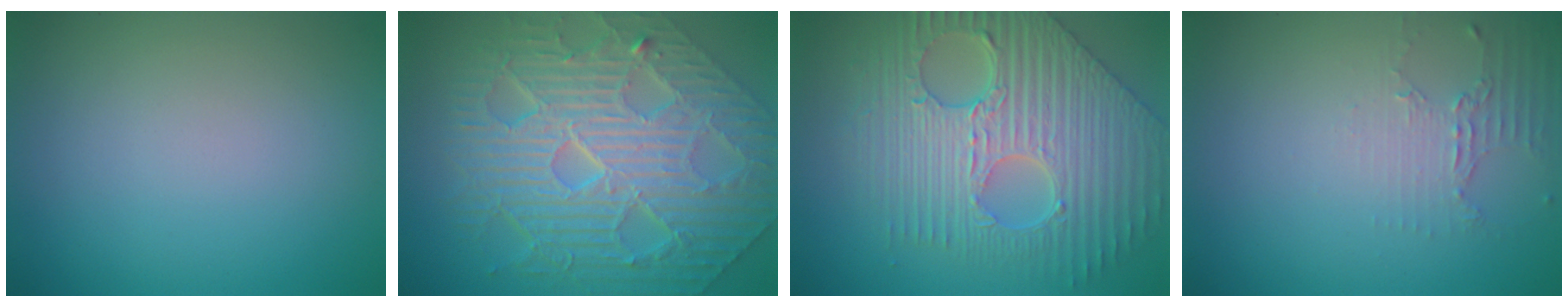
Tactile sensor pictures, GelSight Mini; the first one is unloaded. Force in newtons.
{"total": 11.0, "press": 7.5, "slide": 8.1}
{"total": 9.9, "press": 7.2, "slide": 6.9}
{"total": 1.9, "press": 1.4, "slide": 1.3}